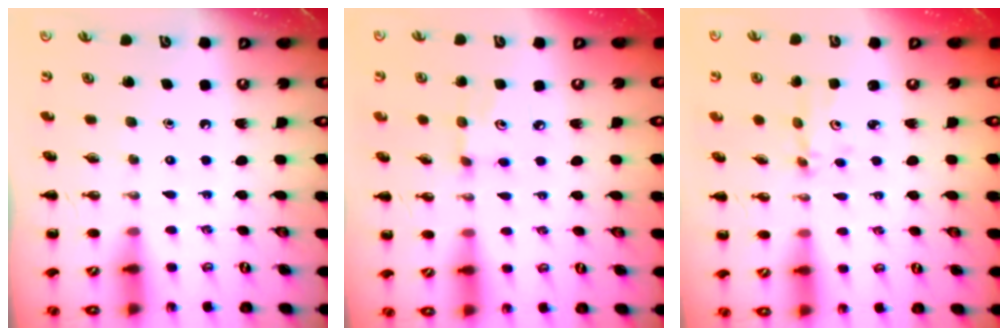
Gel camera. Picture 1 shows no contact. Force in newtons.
{"total": 3.4, "press": 3.3, "slide": 1.0}
{"total": 2.7, "press": 2.7, "slide": 0.3}